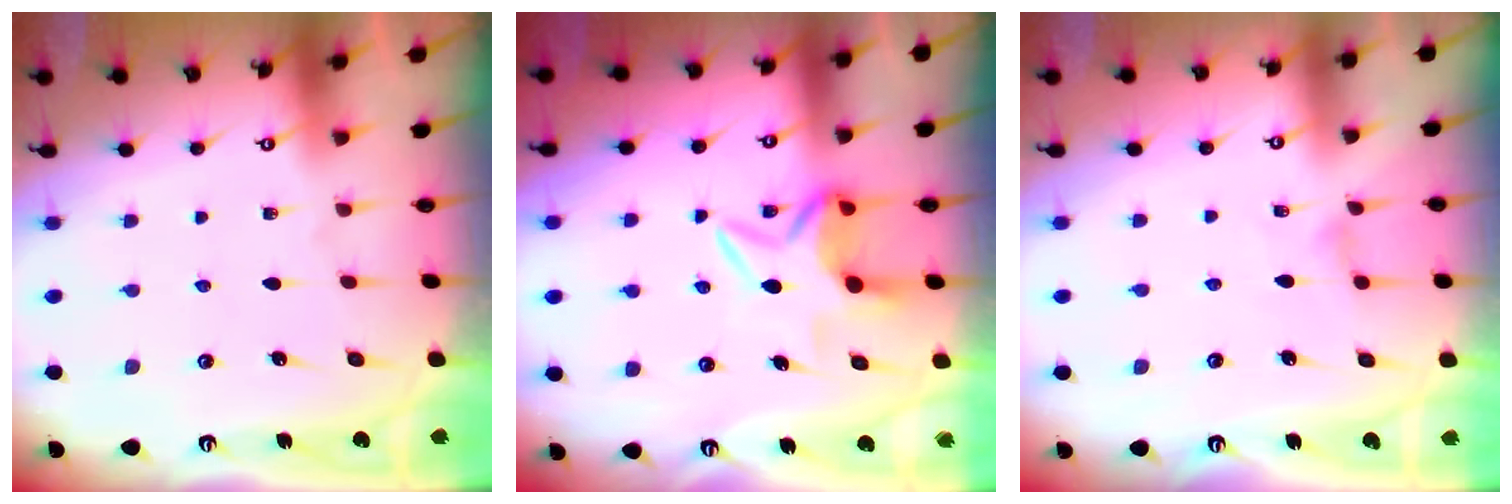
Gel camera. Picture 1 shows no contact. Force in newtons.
{"total": 7.1, "press": 7.0, "slide": 1.0}
{"total": 0.0}